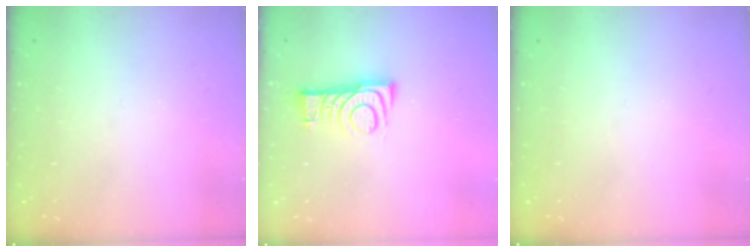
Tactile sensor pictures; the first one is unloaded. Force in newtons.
{"total": 8.0, "press": 7.9, "slide": 0.5}
{"total": 0.0}